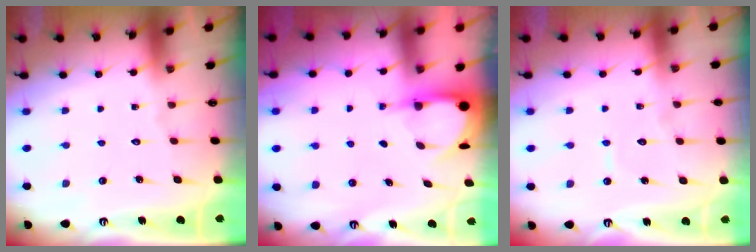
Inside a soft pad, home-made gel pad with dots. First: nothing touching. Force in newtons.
{"total": 3.9, "press": 3.9, "slide": 0.3}
{"total": 4.6, "press": 4.6, "slide": 0.3}